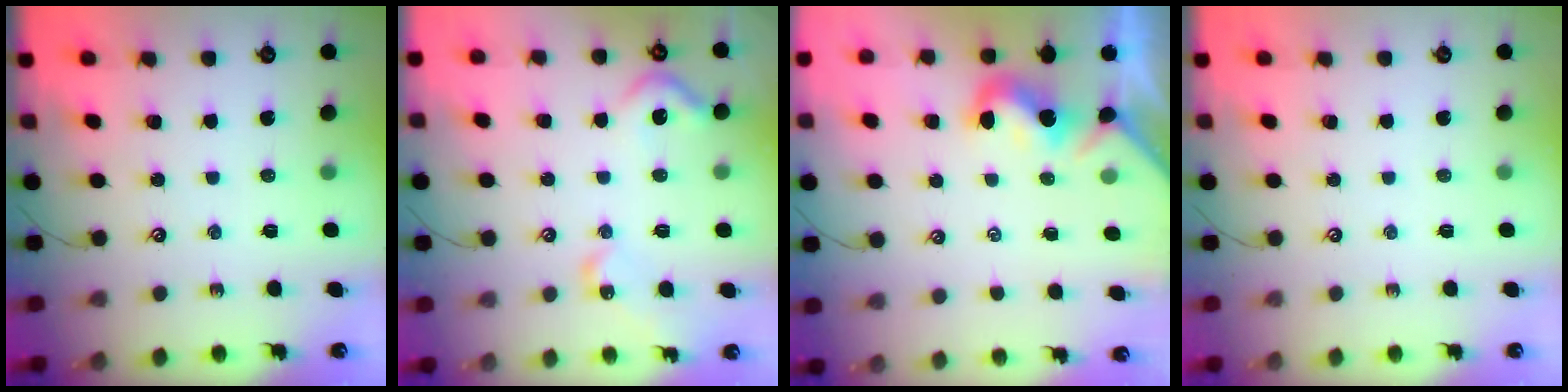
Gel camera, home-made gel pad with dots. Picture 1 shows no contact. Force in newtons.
{"total": 7.8, "press": 7.8, "slide": 0.9}
{"total": 0.0}
{"total": 0.0}